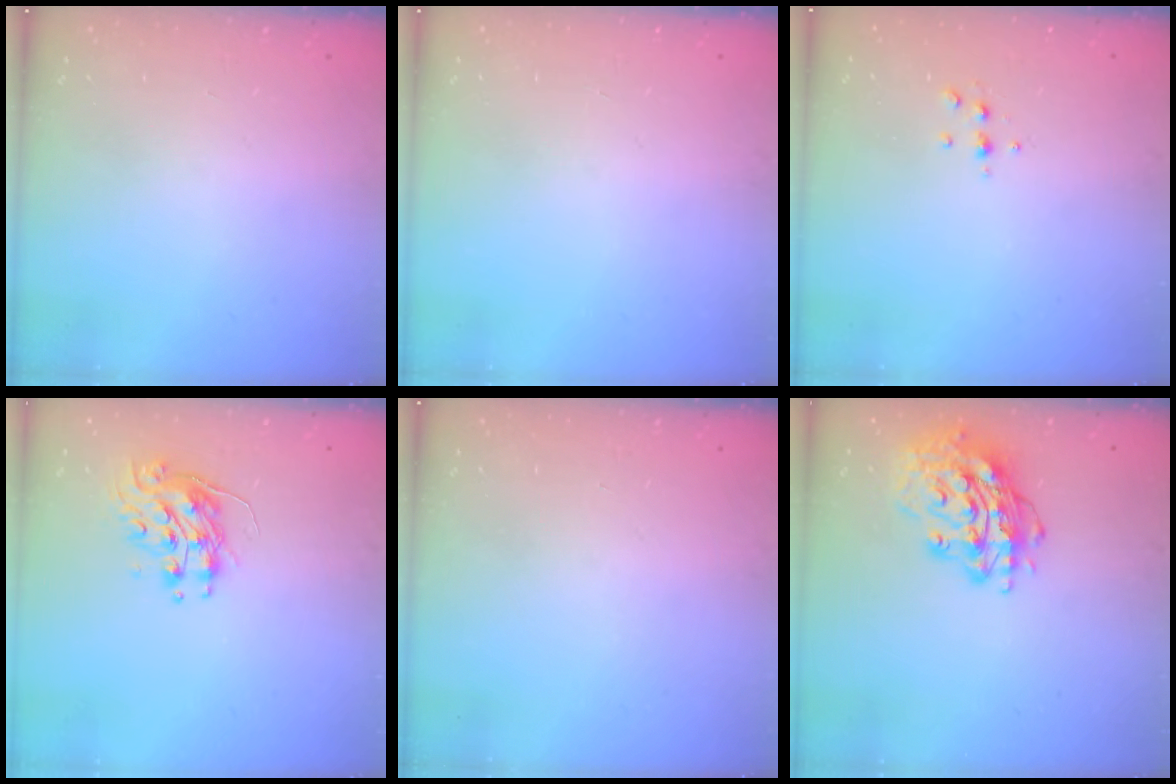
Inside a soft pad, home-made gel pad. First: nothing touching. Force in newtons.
{"total": 0.0}
{"total": 5.3, "press": 5.2, "slide": 1.0}
{"total": 8.8, "press": 8.8, "slide": 0.3}
{"total": 0.0}
{"total": 15.5, "press": 15.5, "slide": 1.5}